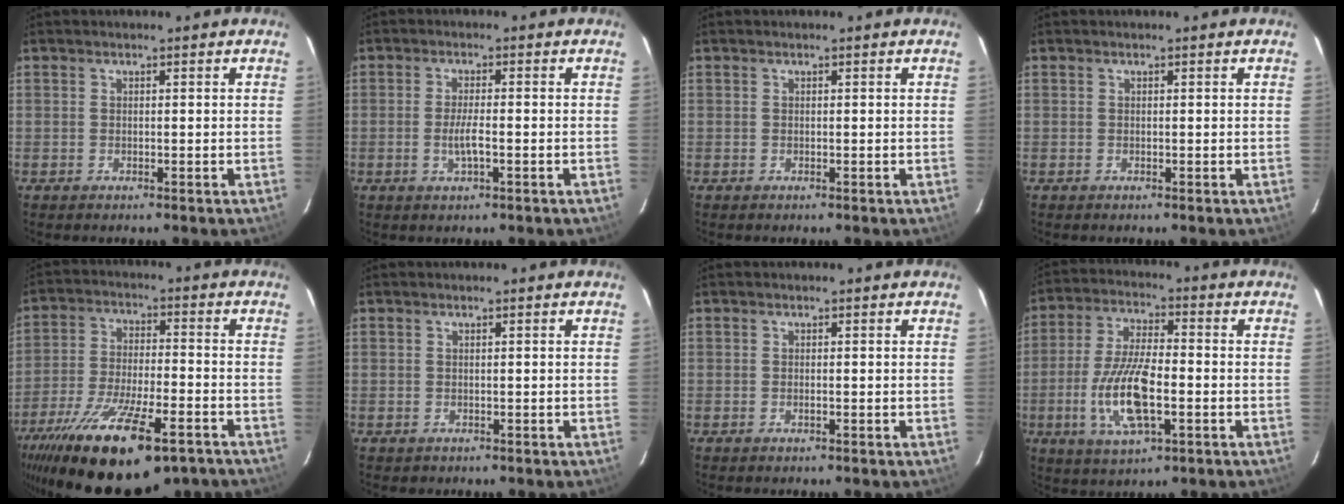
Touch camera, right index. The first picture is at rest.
{"total": 3.4, "force": [-1.1, 0.4, 3.2], "torque": [-0.061, -0.006, -0.019]}
{"total": 0.0}
{"total": 0.0}
{"total": 23.8, "force": [-16.3, 7.4, 15.8], "torque": [-0.300, -0.049, -0.257]}
{"total": 0.0}
{"total": 0.0}
{"total": 13.0, "force": [-3.4, 4.5, 11.7], "torque": [-0.242, -0.009, -0.062]}